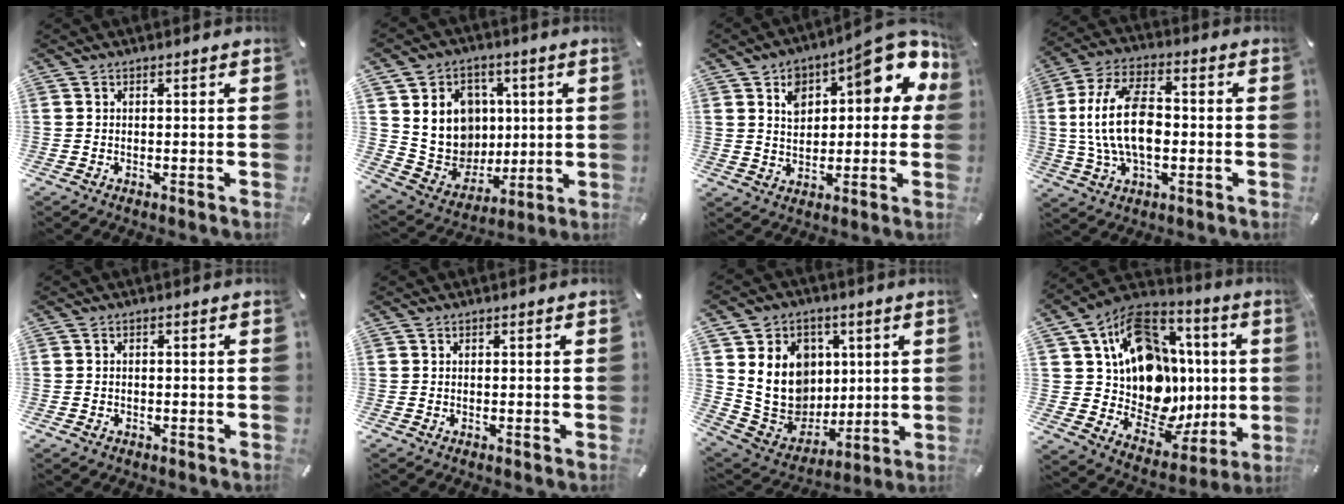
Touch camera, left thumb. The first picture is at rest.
{"total": 13.9, "force": [3.1, 12.9, 4.2], "torque": [-0.072, -0.023, 0.073]}
{"total": 14.1, "force": [6.4, 9.0, 8.7], "torque": [-0.112, -0.040, 0.108]}
{"total": 15.5, "force": [-0.5, 9.1, 12.6], "torque": [-0.267, 0.006, -0.008]}
{"total": 1.0, "force": [-0.4, 0.7, 0.4], "torque": [-0.009, 0.002, -0.010]}
{"total": 0.0}
{"total": 17.0, "force": [3.8, 14.9, 7.2], "torque": [-0.136, -0.021, 0.093]}
{"total": 18.2, "force": [3.1, 14.1, 11.1], "torque": [-0.208, -0.061, 0.062]}